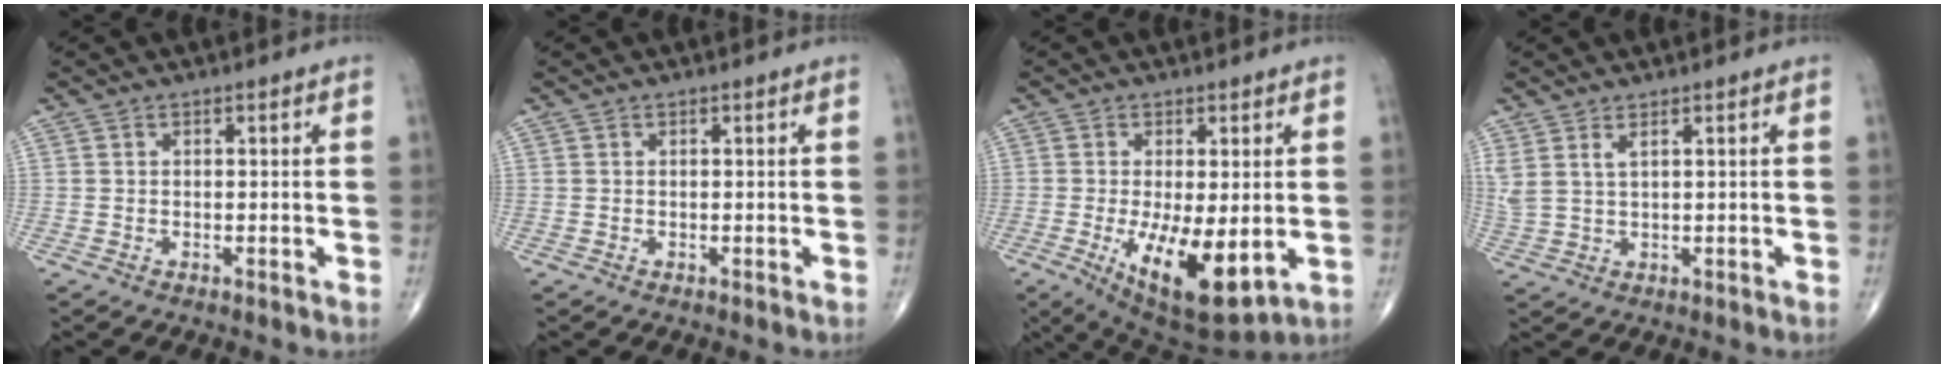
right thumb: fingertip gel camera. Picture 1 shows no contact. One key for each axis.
{"total": 0.0}
{"total": 12.8, "fx": -2.6, "fy": 4.7, "fz": 11.6, "tx": -0.191, "ty": -0.027, "tz": -0.025}
{"total": 3.9, "fx": 2.1, "fy": 1.2, "fz": 3.0, "tx": -0.084, "ty": -0.004, "tz": 0.053}